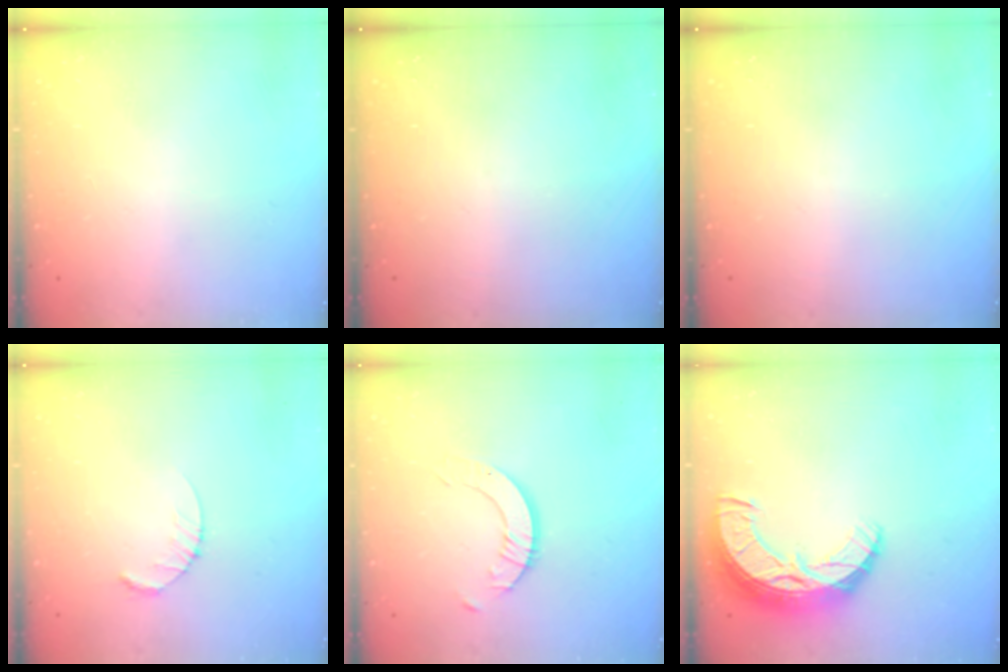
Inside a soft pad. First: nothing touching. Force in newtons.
{"total": 0.0}
{"total": 0.0}
{"total": 2.6, "press": 2.6, "slide": 0.4}
{"total": 3.5, "press": 3.4, "slide": 0.4}
{"total": 15.2, "press": 15.2, "slide": 1.0}